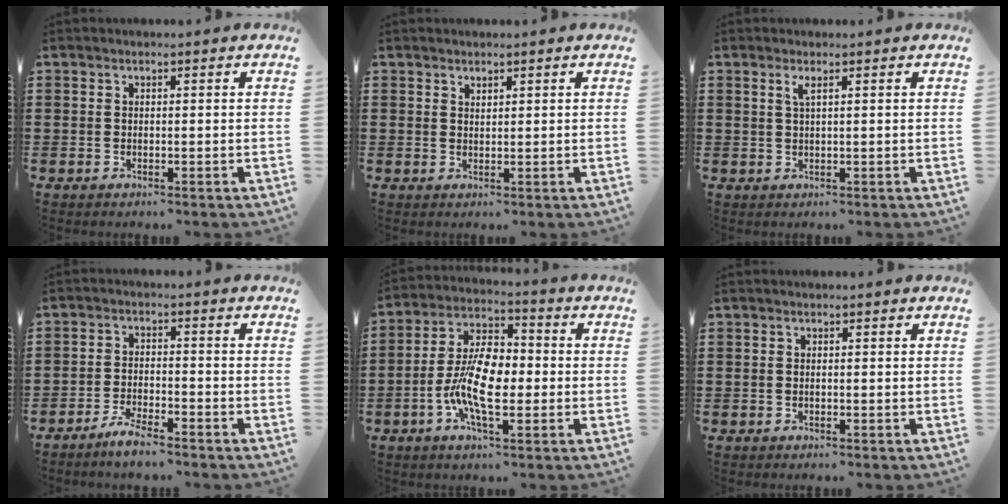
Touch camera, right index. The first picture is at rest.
{"total": 1.1, "force": [1.1, 0.3, 0.1], "torque": [-0.002, 0.001, 0.020]}
{"total": 1.6, "force": [0.9, 0.3, 1.2], "torque": [-0.026, 0.002, 0.016]}
{"total": 3.8, "force": [-3.5, 0.4, 1.4], "torque": [-0.033, 0.003, -0.070]}
{"total": 10.1, "force": [-2.2, 4.8, 8.7], "torque": [-0.189, 0.002, -0.046]}
{"total": 0.0}